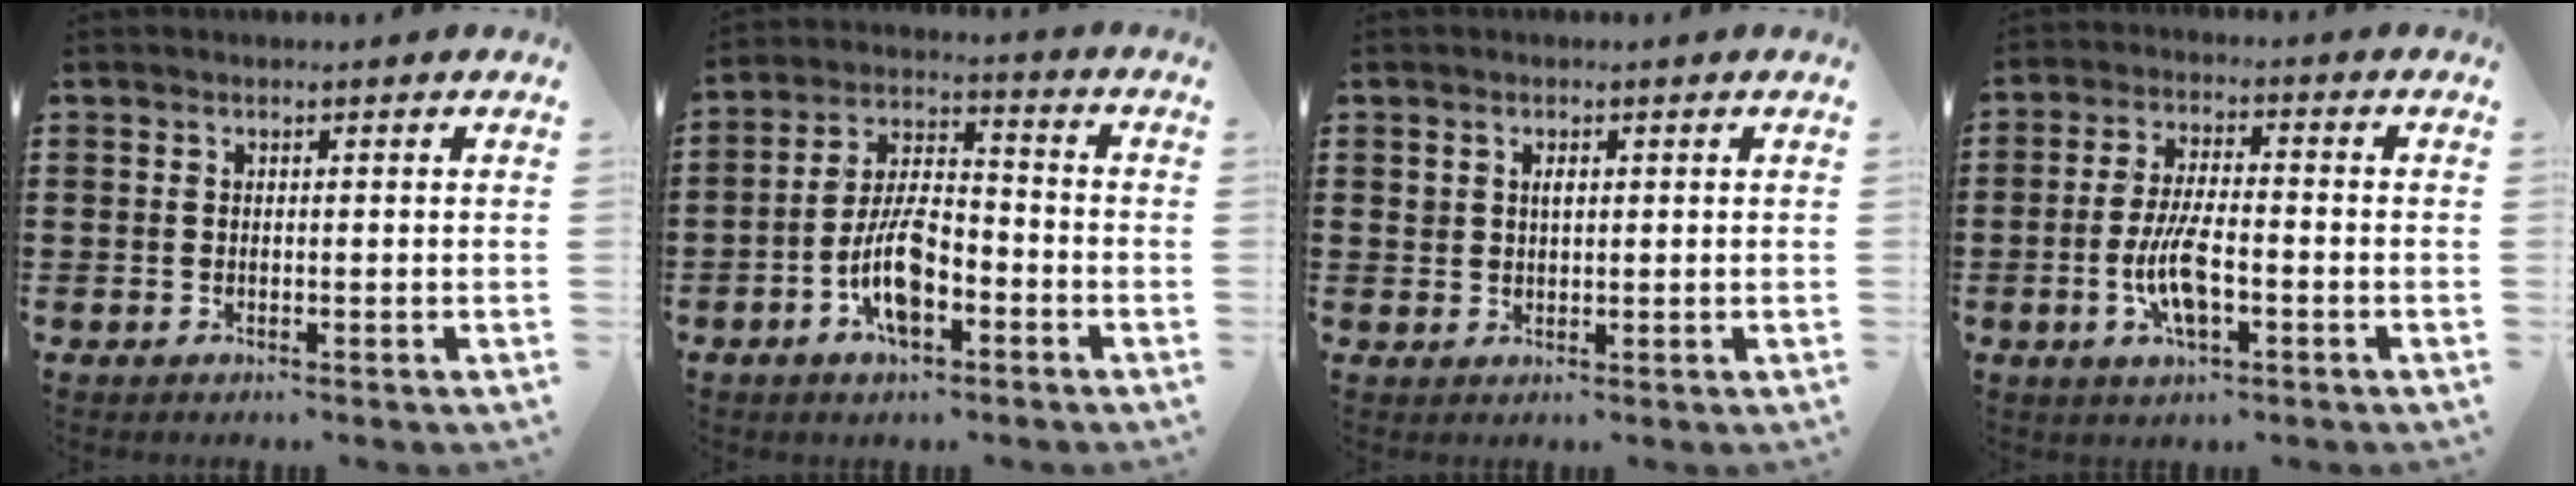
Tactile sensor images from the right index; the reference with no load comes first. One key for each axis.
{"total": 9.0, "fx": -4.0, "fy": 3.8, "fz": 7.2, "tx": -0.156, "ty": 0.001, "tz": -0.076}
{"total": 1.4, "fx": 0.6, "fy": 0.9, "fz": 0.9, "tx": -0.020, "ty": 0.006, "tz": 0.010}
{"total": 8.0, "fx": -2.4, "fy": 2.7, "fz": 7.2, "tx": -0.159, "ty": -0.010, "tz": -0.049}